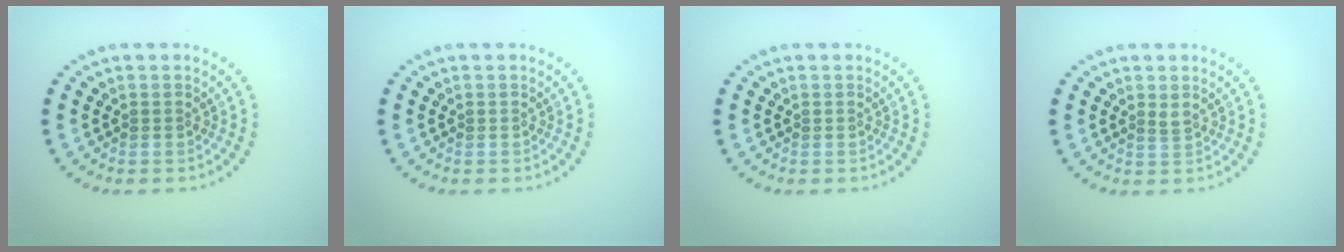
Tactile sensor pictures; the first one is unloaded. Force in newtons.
{"total": 0.0}
{"total": 0.0}
{"total": 0.9, "press": 0.6, "slide": 0.6}